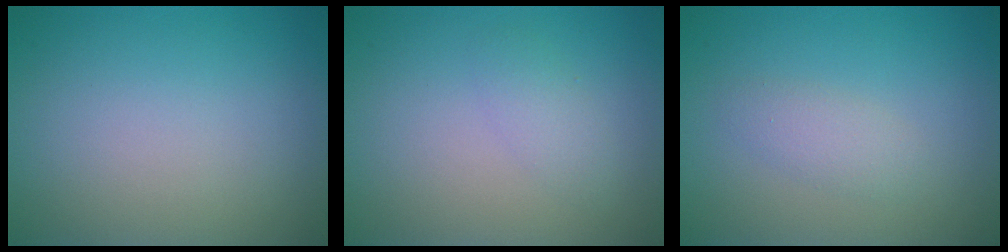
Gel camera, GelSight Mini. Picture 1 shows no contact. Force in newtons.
{"total": 1.5, "press": 1.5, "slide": 0.1}
{"total": 1.7, "press": 1.7, "slide": 0.1}